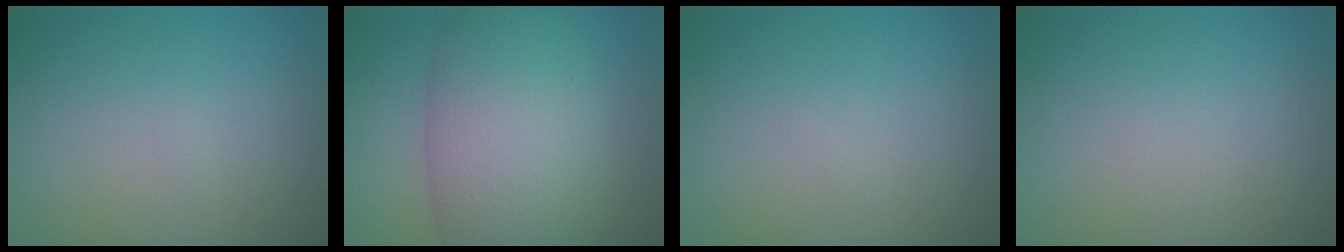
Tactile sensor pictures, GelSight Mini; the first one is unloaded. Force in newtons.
{"total": 10.1, "press": 10.1, "slide": 0.3}
{"total": 0.0}
{"total": 0.0}